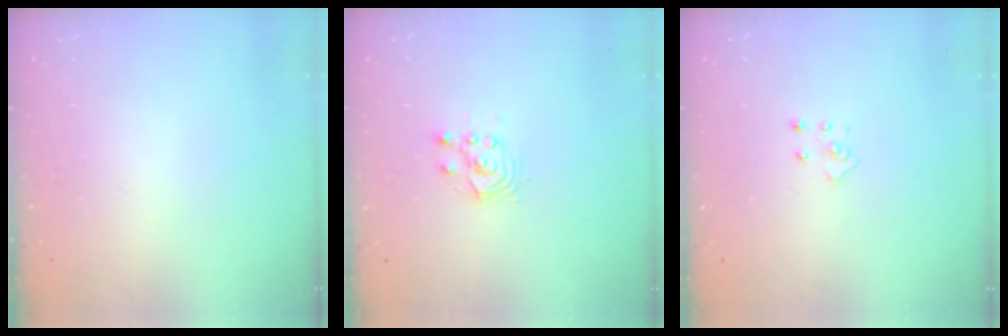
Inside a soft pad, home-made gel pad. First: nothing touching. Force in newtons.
{"total": 3.6, "press": 3.6, "slide": 0.3}
{"total": 3.8, "press": 3.8, "slide": 0.4}